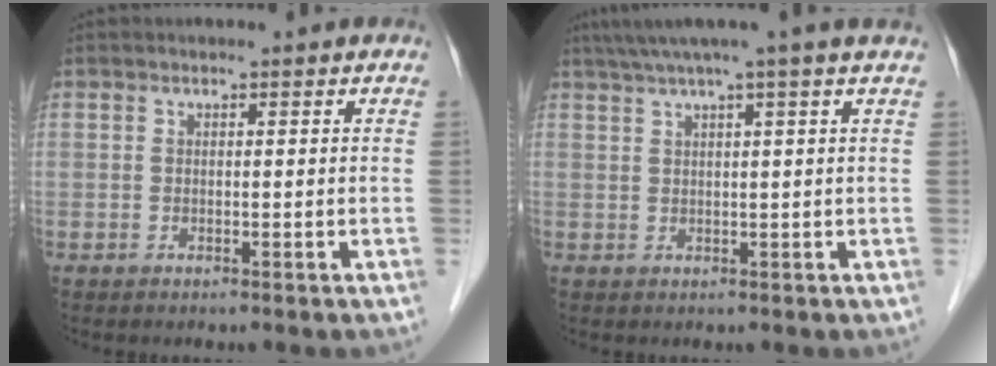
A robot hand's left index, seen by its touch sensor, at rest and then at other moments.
{"total": 6.2, "force": [4.7, -1.4, 3.7], "torque": [-0.053, 0.026, 0.066]}